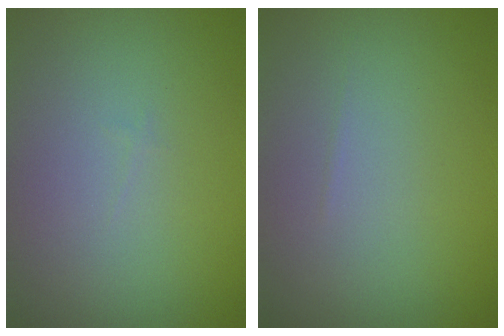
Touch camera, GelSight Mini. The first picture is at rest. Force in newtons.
{"total": 0.0}